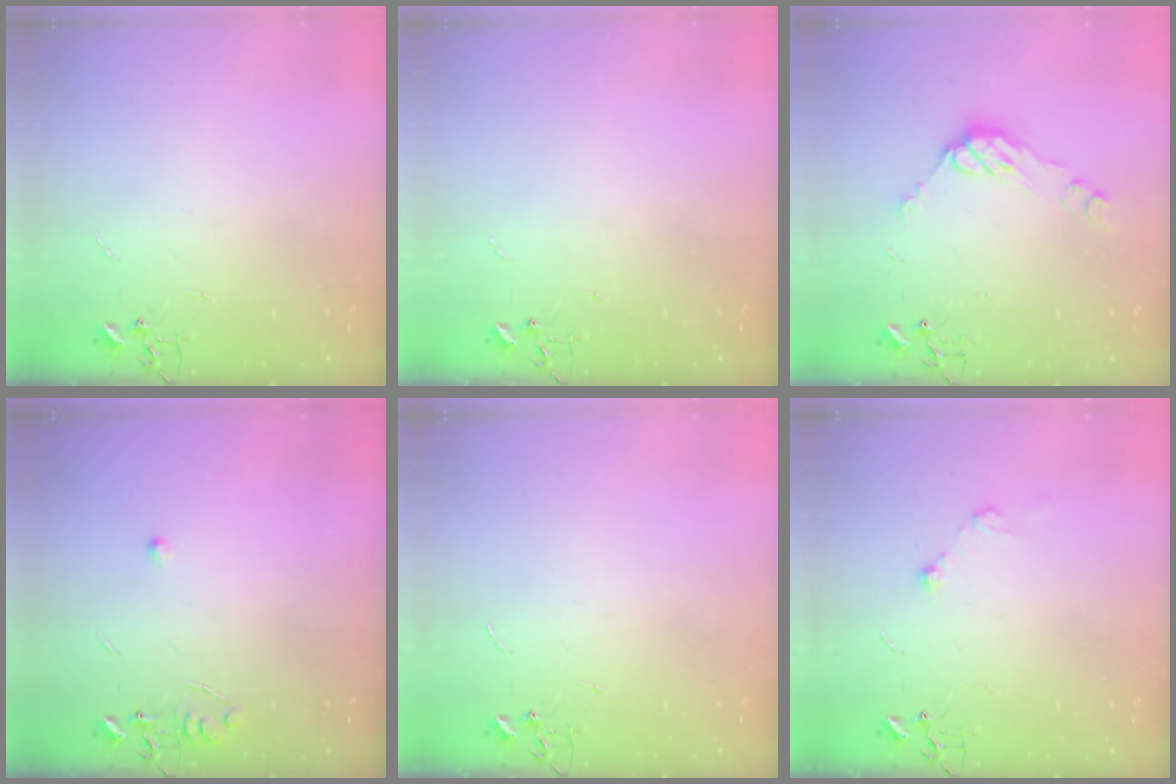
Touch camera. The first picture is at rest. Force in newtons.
{"total": 0.0}
{"total": 9.6, "press": 9.6, "slide": 0.6}
{"total": 5.8, "press": 5.8, "slide": 0.8}
{"total": 0.0}
{"total": 6.0, "press": 5.8, "slide": 1.2}